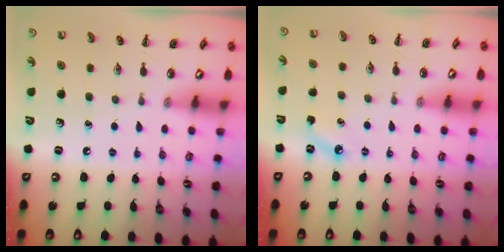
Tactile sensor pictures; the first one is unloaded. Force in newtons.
{"total": 5.0, "press": 4.7, "slide": 1.6}